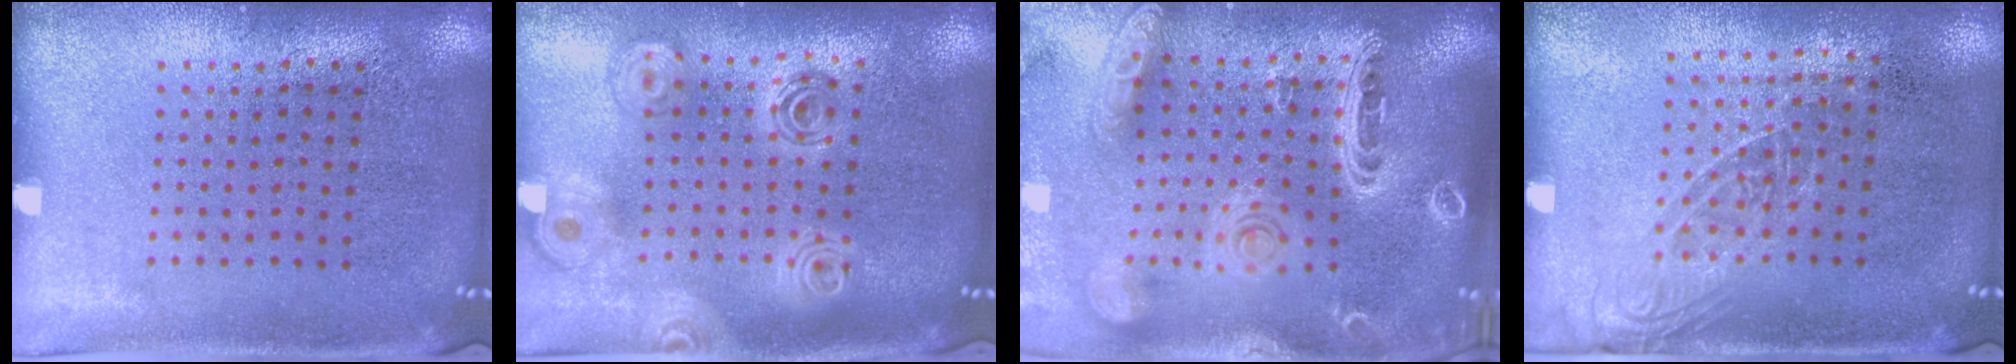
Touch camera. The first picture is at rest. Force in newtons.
{"total": 2.1, "press": 1.7, "slide": 1.3}
{"total": 3.6, "press": 2.9, "slide": 2.2}
{"total": 1.4, "press": 1.0, "slide": 0.9}